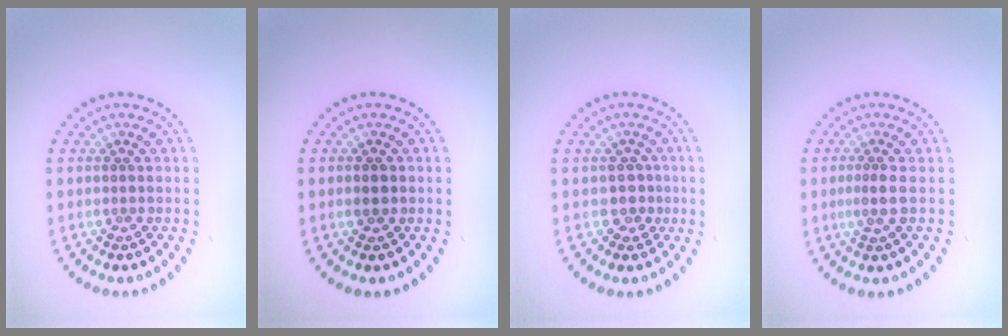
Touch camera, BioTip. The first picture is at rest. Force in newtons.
{"total": 1.0, "press": 1.0, "slide": 0.1}
{"total": 1.8, "press": 1.4, "slide": 1.2}
{"total": 1.7, "press": 1.2, "slide": 1.2}